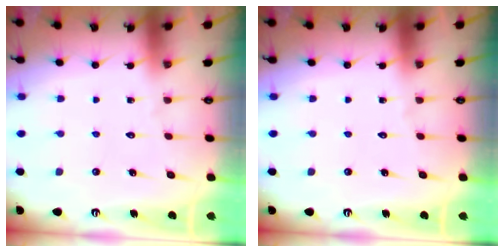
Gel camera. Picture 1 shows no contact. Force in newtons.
{"total": 0.0}